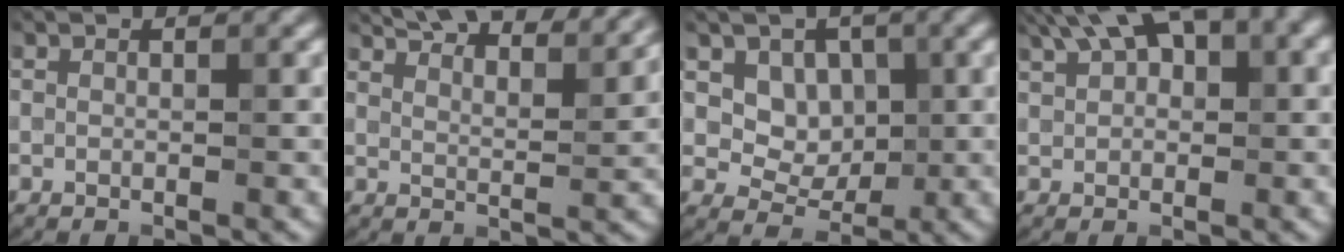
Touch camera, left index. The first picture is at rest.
{"total": 10.8, "force": [8.9, 2.9, 5.4], "torque": [-0.056, 0.024, 0.087]}
{"total": 3.8, "force": [0.8, 3.2, 2.0], "torque": [-0.035, -0.011, 0.014]}
{"total": 6.9, "force": [3.7, 3.1, 5.0], "torque": [-0.082, 0.026, 0.057]}